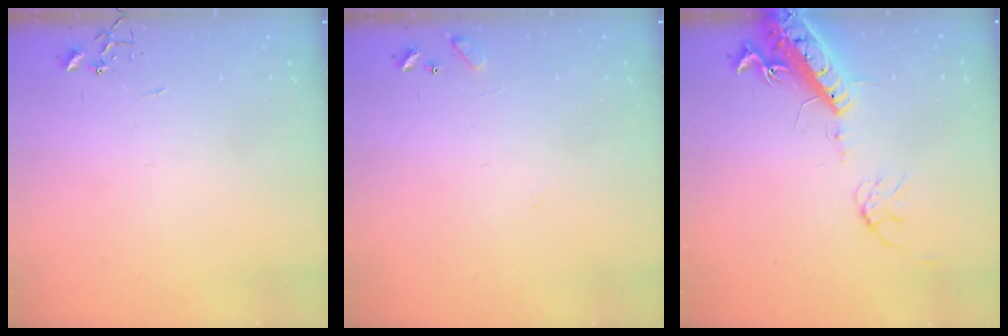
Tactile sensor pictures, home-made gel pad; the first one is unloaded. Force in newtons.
{"total": 8.4, "press": 8.4, "slide": 0.5}
{"total": 16.2, "press": 15.7, "slide": 3.7}